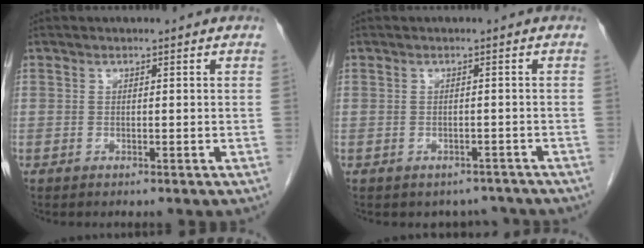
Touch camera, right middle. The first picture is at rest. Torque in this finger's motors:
{"motor_torque": [0.01, 0.00, 0.00, 0.01]}